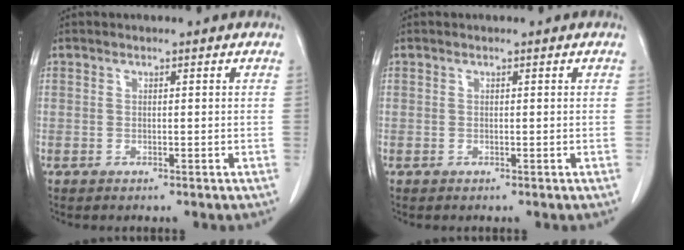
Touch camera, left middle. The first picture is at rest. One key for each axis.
{"total": 0.0}